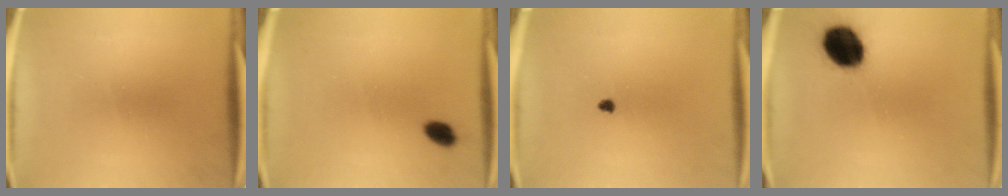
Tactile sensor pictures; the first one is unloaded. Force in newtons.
{"total": 2.9}
{"total": 1.0}
{"total": 13.1}